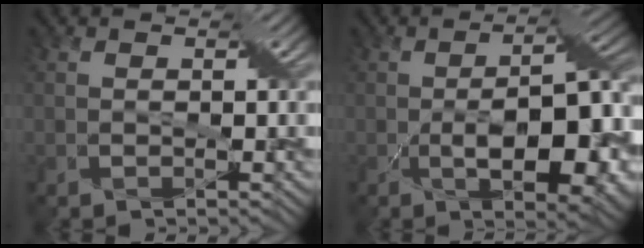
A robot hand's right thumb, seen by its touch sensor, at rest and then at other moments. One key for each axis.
{"total": 12.1, "fx": -2.7, "fy": 4.6, "fz": 10.9, "tx": -0.167, "ty": -0.010, "tz": -0.035}